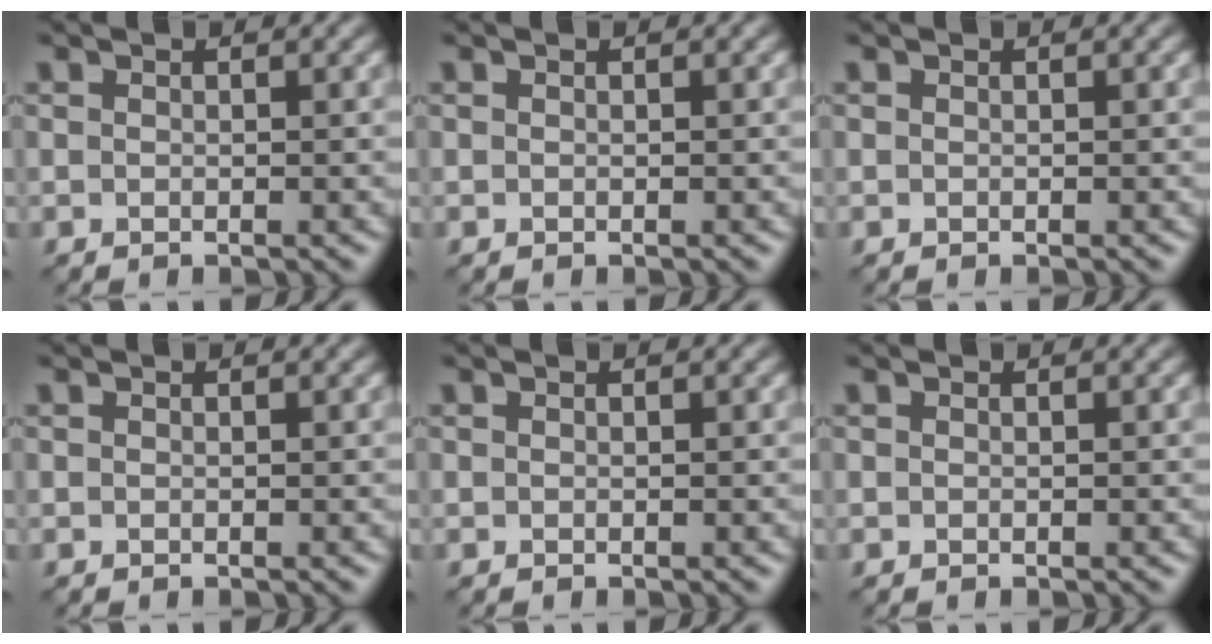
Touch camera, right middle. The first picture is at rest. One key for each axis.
{"total": 0.0}
{"total": 0.0}
{"total": 0.0}
{"total": 0.0}
{"total": 0.0}